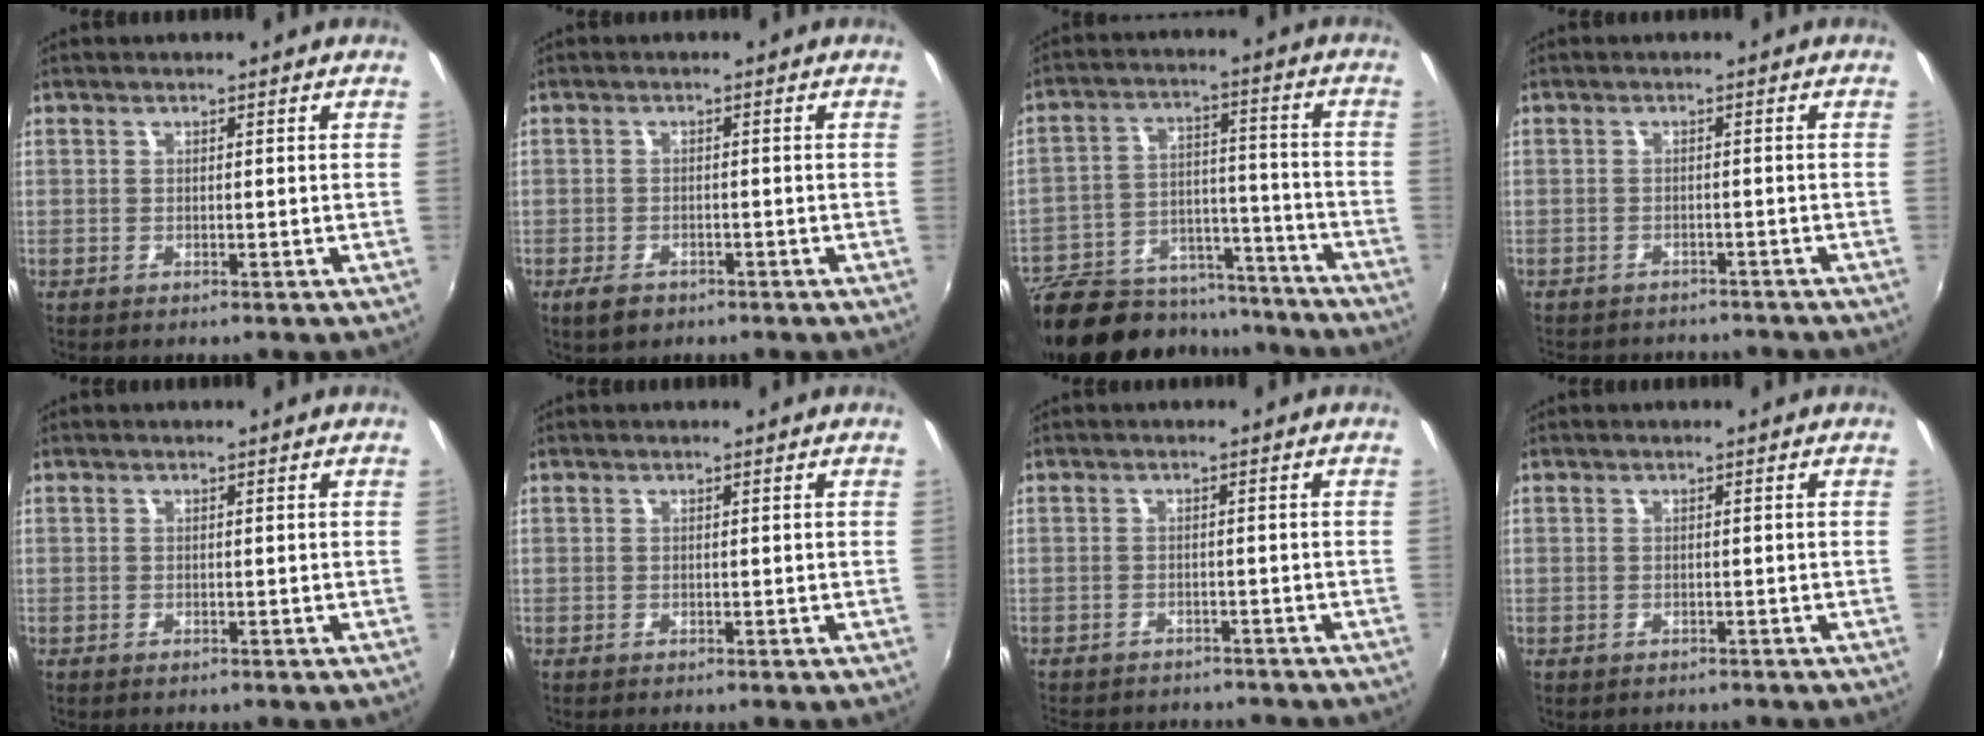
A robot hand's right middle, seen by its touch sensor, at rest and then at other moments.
{"total": 3.4, "force": [-2.2, 1.9, 1.8], "torque": [-0.042, -0.005, -0.037]}
{"total": 25.7, "force": [-20.8, 10.6, 10.7], "torque": [-0.231, 0.007, -0.293]}
{"total": 7.6, "force": [-6.9, 2.4, 2.1], "torque": [-0.055, -0.019, -0.096]}
{"total": 0.0}
{"total": 0.0}
{"total": 8.9, "force": [-7.9, 2.8, 2.8], "torque": [-0.071, -0.020, -0.113]}
{"total": 1.1, "force": [-0.9, 0.6, 0.4], "torque": [-0.012, -0.004, -0.012]}